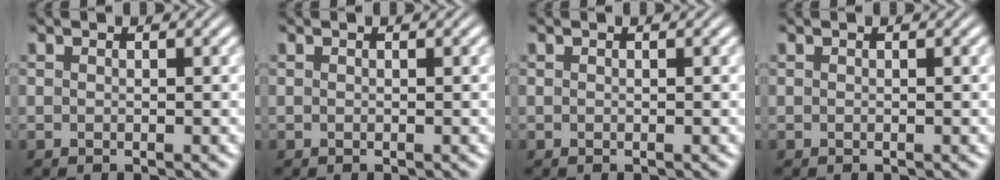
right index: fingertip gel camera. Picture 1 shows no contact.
{"total": 0.0}
{"total": 0.0}
{"total": 0.0}